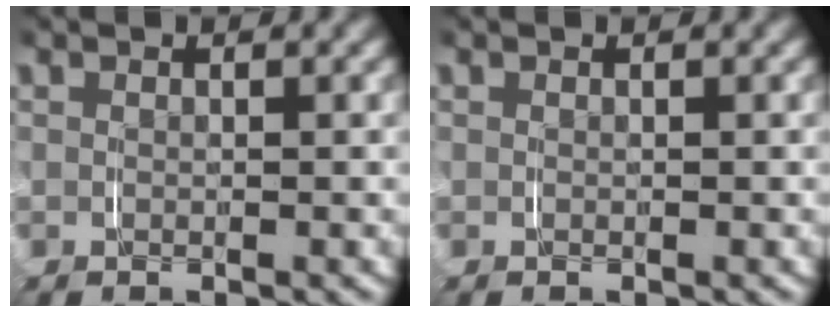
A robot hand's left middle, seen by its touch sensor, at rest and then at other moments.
{"total": 0.0}